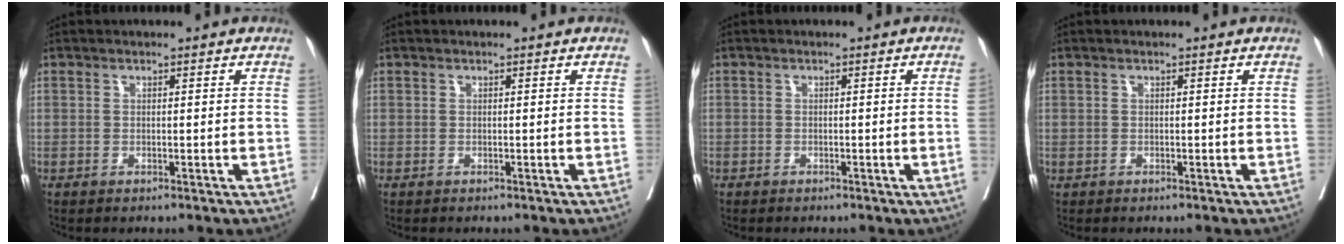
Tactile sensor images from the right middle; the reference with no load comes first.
{"total": 0.0}
{"total": 1.0, "force": [-0.2, -0.3, 0.9], "torque": [-0.011, 0.000, -0.004]}
{"total": 0.0}